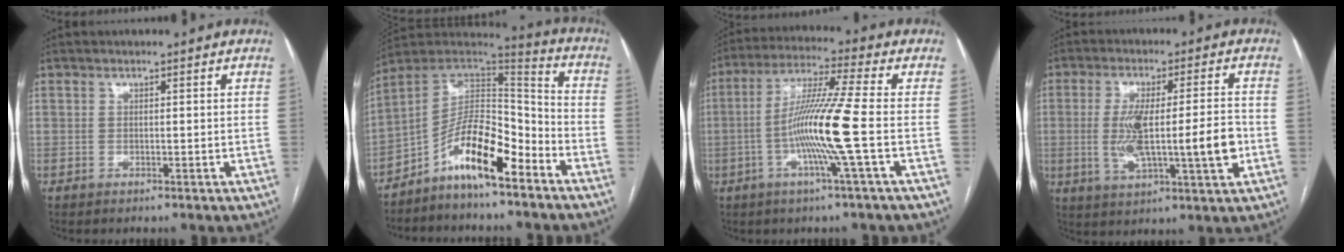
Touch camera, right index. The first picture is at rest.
{"total": 12.3, "force": [-7.5, 3.2, 9.2], "torque": [-0.156, 0.034, -0.134]}
{"total": 11.6, "force": [-2.4, -1.9, 11.2], "torque": [-0.215, -0.006, -0.054]}
{"total": 12.3, "force": [-1.6, 1.7, 12.0], "torque": [-0.216, 0.005, -0.022]}